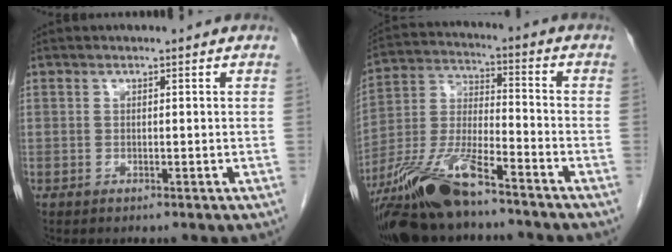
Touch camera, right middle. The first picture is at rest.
{"total": 15.6, "force": [-11.6, 2.9, 10.0], "torque": [-0.218, -0.016, -0.213]}